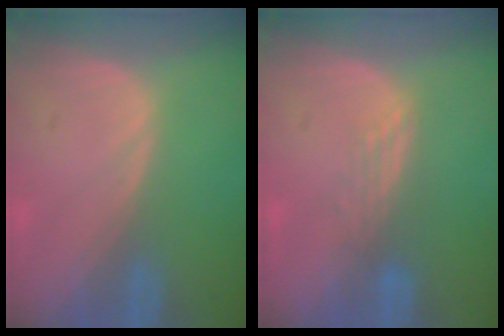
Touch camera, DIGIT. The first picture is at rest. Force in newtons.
{"total": 3.0, "press": 2.5, "slide": 1.7}